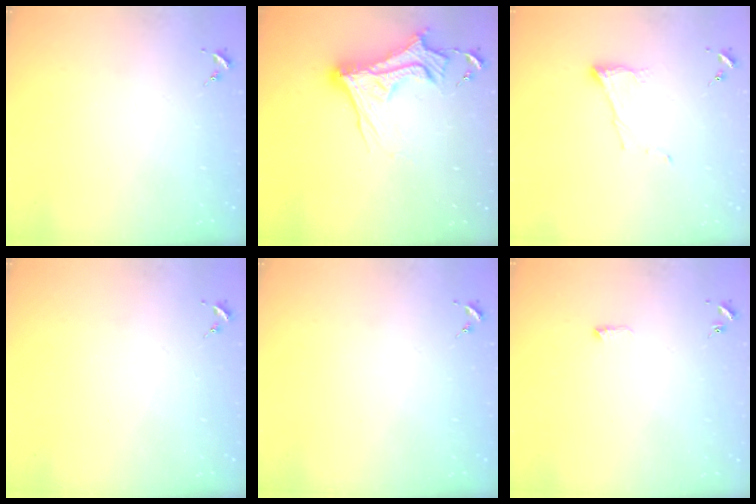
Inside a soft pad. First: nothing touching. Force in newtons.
{"total": 14.6, "press": 14.5, "slide": 1.5}
{"total": 6.8, "press": 6.8, "slide": 0.1}
{"total": 0.0}
{"total": 0.0}
{"total": 6.1, "press": 6.1, "slide": 0.8}